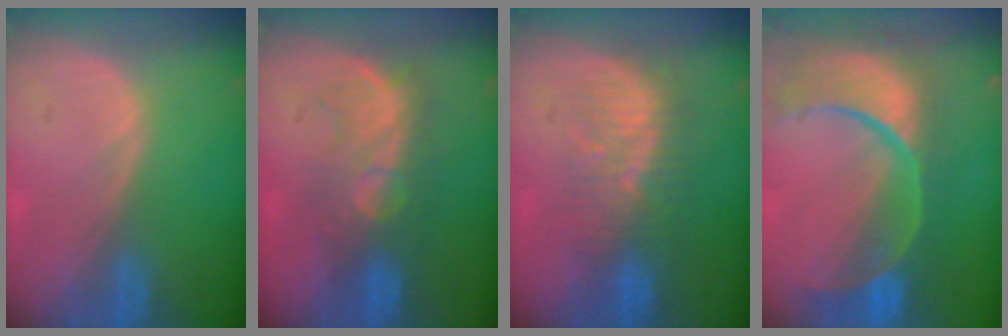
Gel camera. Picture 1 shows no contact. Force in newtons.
{"total": 8.1, "press": 7.9, "slide": 1.7}
{"total": 8.3, "press": 7.7, "slide": 3.1}
{"total": 13.8, "press": 11.0, "slide": 8.4}